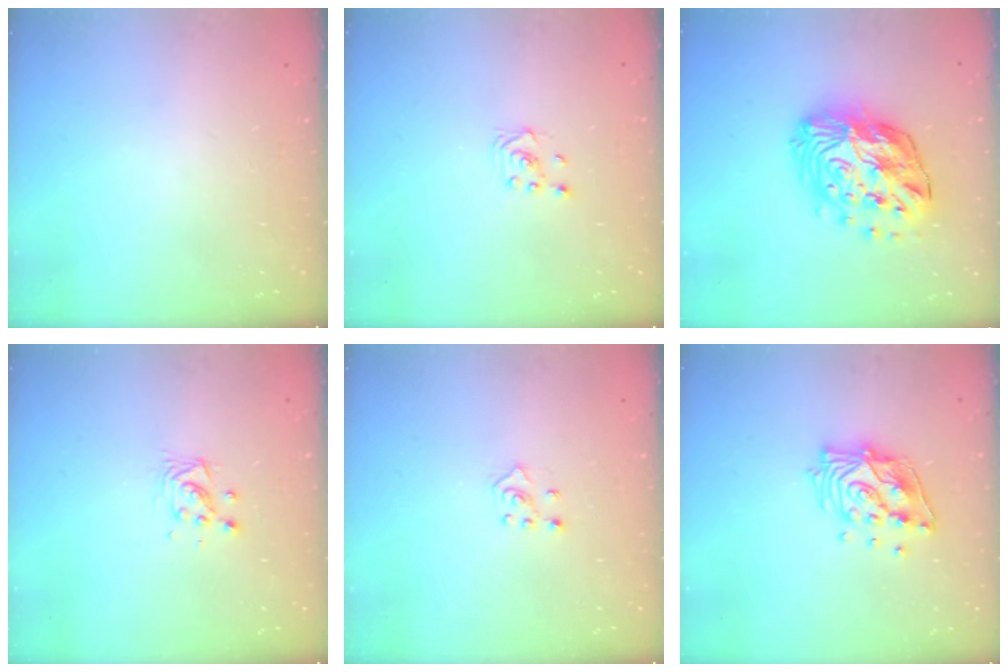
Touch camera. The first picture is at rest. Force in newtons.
{"total": 2.0, "press": 1.8, "slide": 0.8}
{"total": 18.7, "press": 18.7, "slide": 1.0}
{"total": 4.6, "press": 4.6, "slide": 0.2}
{"total": 3.9, "press": 3.8, "slide": 0.8}
{"total": 14.1, "press": 14.0, "slide": 1.2}